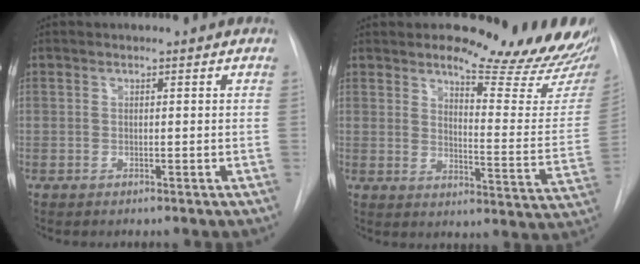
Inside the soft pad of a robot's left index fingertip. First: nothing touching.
{"total": 17.5, "force": [15.5, 2.7, 7.6], "torque": [-0.088, -0.095, 0.180]}